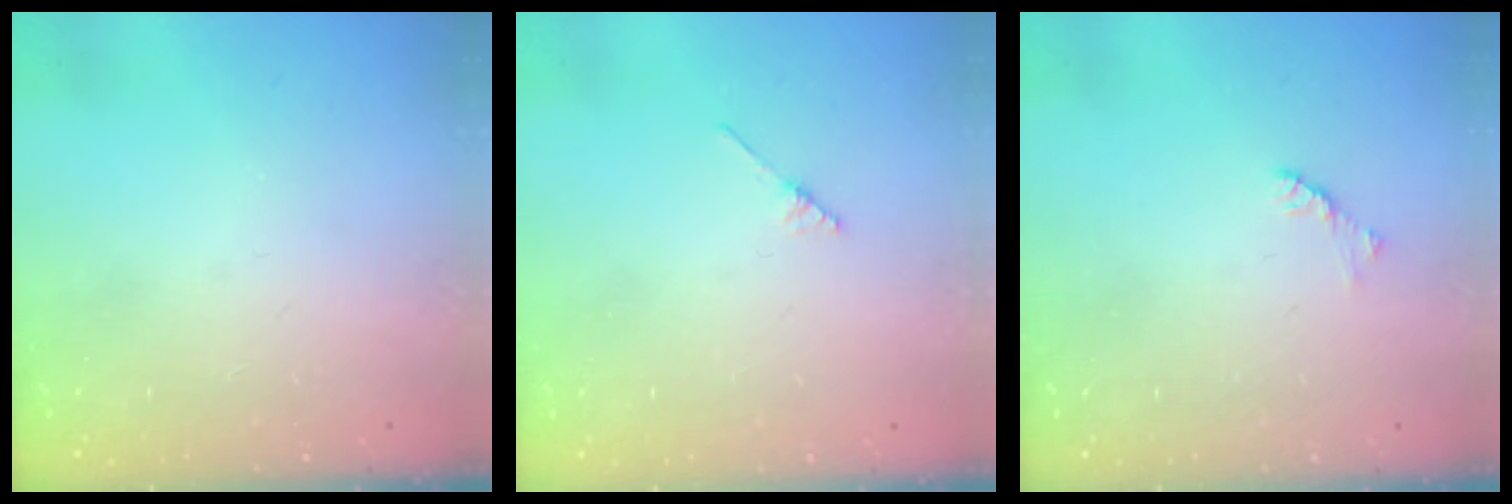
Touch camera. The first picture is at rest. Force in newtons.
{"total": 2.1, "press": 2.1, "slide": 0.1}
{"total": 1.7, "press": 1.6, "slide": 0.4}